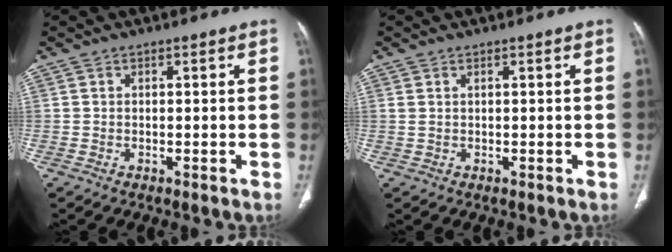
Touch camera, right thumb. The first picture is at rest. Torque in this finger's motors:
{"motor_torque": [0.03, -0.17, -0.15, 0.14, -0.06]}